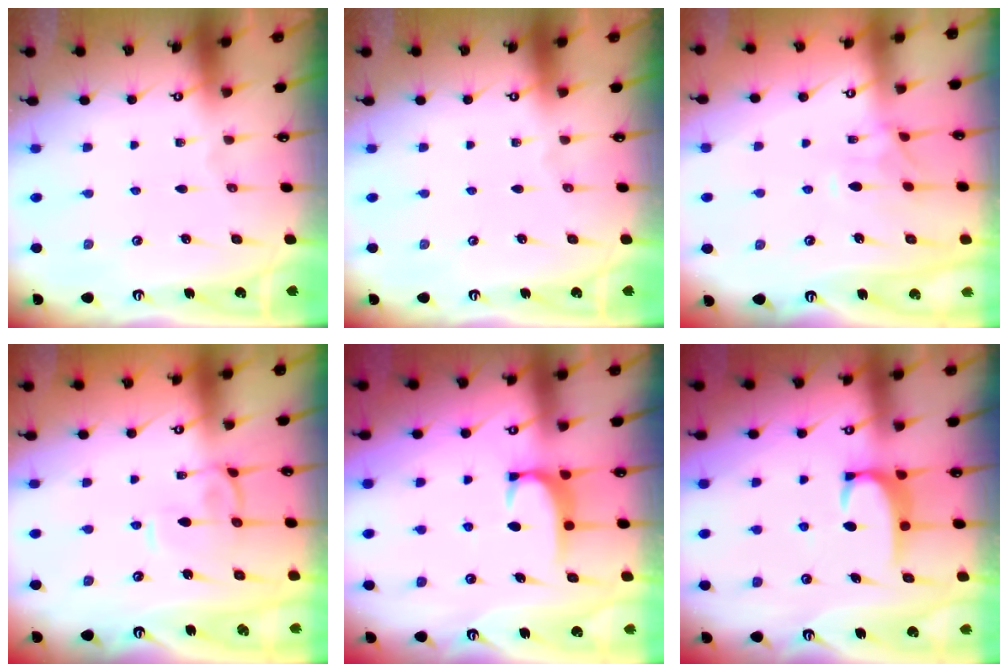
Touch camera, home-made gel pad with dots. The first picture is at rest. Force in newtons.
{"total": 0.0}
{"total": 1.2, "press": 0.7, "slide": 1.0}
{"total": 1.5, "press": 1.4, "slide": 0.5}
{"total": 1.9, "press": 1.9, "slide": 0.5}
{"total": 3.2, "press": 3.2, "slide": 0.6}